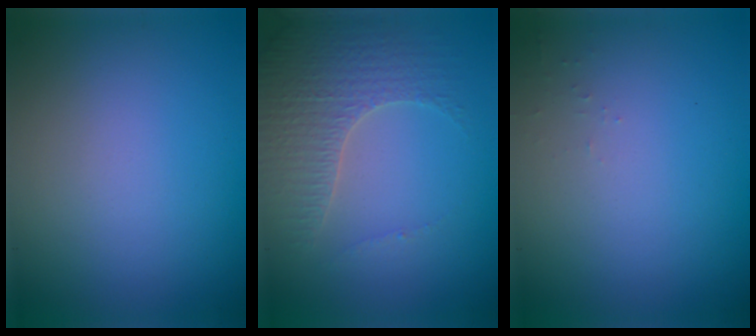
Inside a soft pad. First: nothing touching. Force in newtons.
{"total": 3.5, "press": 3.4, "slide": 0.6}
{"total": 0.5, "press": 0.5, "slide": 0.2}